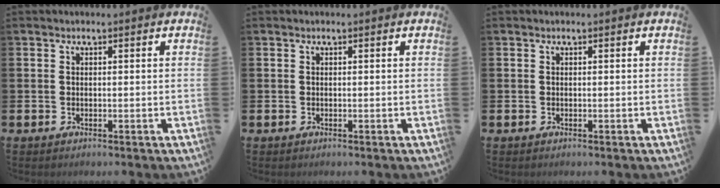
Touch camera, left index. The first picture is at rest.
{"total": 0.0}
{"total": 0.0}